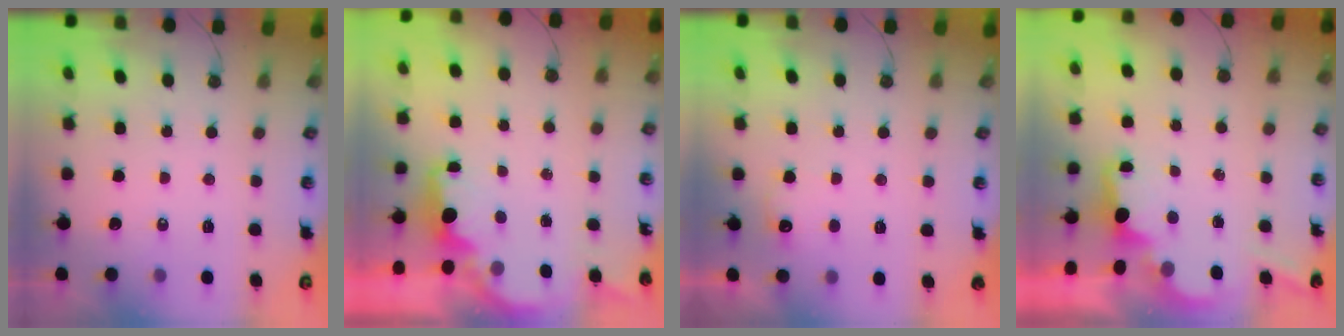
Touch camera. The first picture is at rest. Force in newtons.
{"total": 2.2, "press": 2.1, "slide": 0.5}
{"total": 5.8, "press": 5.7, "slide": 1.1}
{"total": 2.0, "press": 2.0, "slide": 0.6}